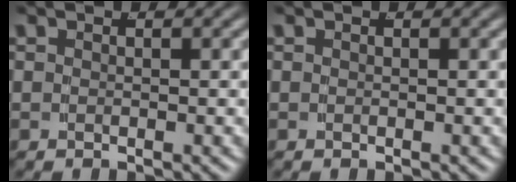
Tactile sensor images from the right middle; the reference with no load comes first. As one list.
[{"total": 0.0}]